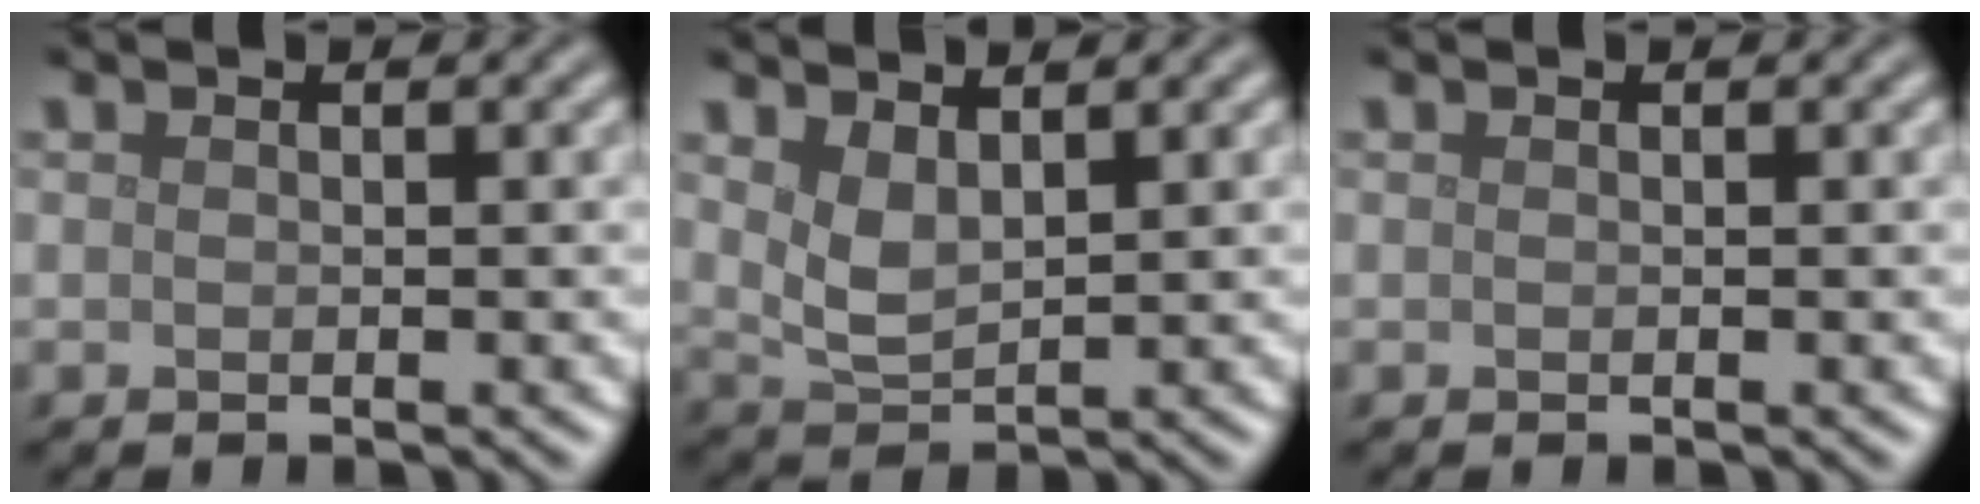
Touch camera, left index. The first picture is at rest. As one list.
[{"total": 2.8, "force": [1.5, 1.2, 2.0], "torque": [-0.048, -0.006, 0.035]}, {"total": 0.0}]